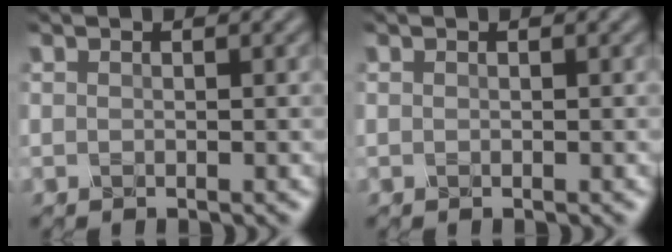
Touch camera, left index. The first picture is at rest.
{"total": 0.0}